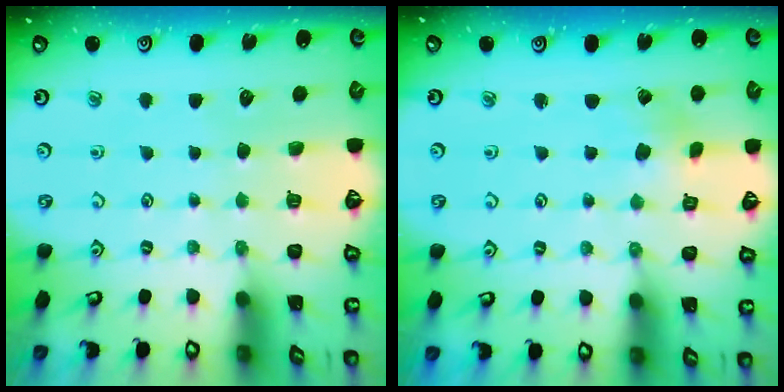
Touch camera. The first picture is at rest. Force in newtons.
{"total": 2.2, "press": 2.2, "slide": 0.4}